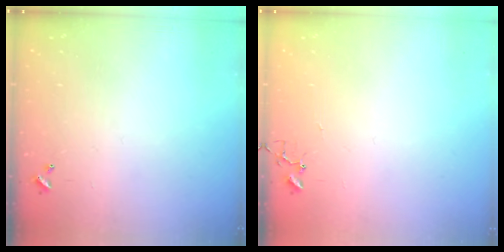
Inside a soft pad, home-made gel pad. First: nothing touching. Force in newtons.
{"total": 4.1, "press": 4.1, "slide": 0.2}